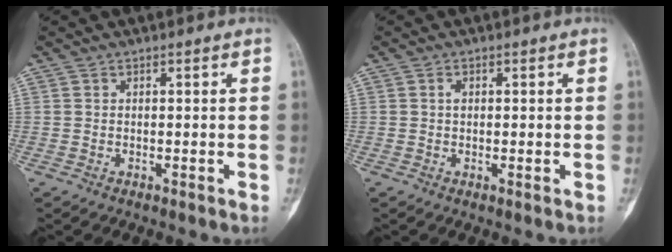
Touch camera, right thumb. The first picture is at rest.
{"total": 1.3, "force": [0.2, 0.7, 1.1], "torque": [-0.014, -0.001, 0.000]}